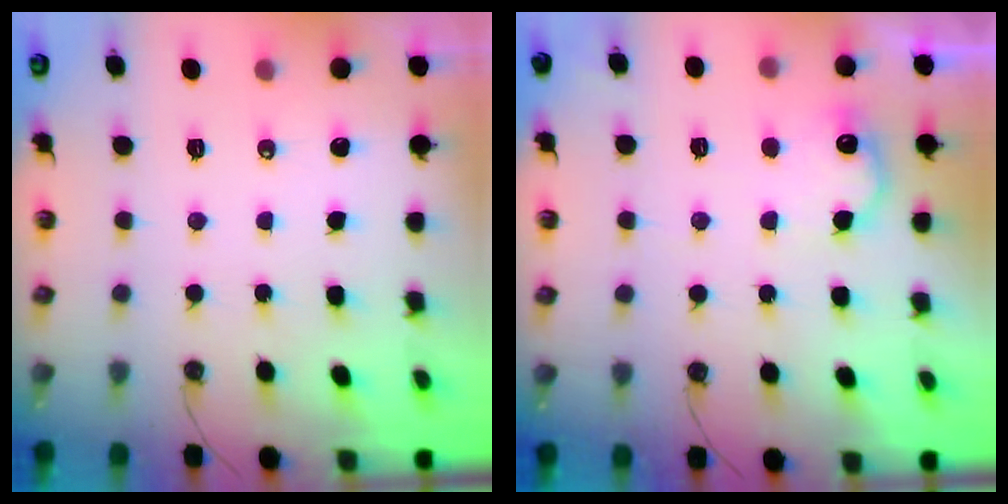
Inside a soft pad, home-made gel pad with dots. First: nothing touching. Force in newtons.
{"total": 10.9, "press": 10.9, "slide": 0.5}